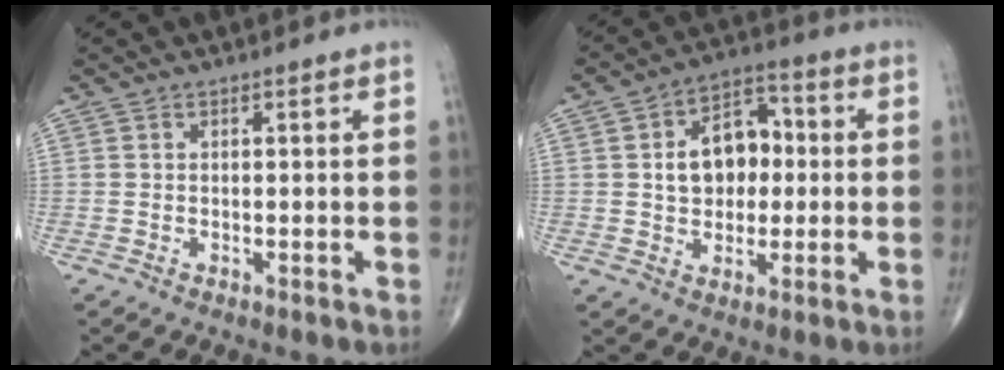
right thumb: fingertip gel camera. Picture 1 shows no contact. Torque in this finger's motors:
{"motor_torque": [0.98, 0.95, 1.42, 0.10, 0.29]}